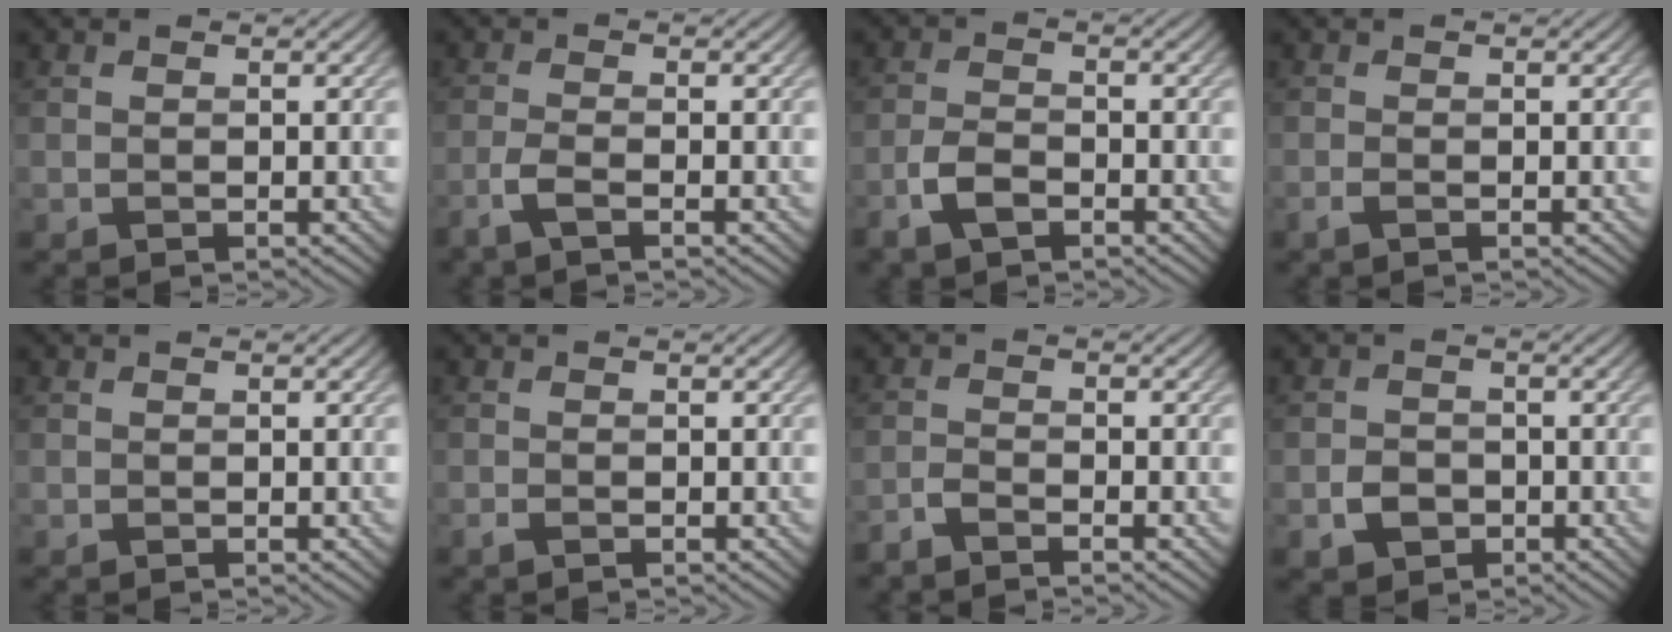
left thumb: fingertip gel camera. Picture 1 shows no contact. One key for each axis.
{"total": 2.7, "fx": -1.6, "fy": 0.5, "fz": 2.0, "tx": -0.045, "ty": 0.000, "tz": -0.044}
{"total": 3.7, "fx": -2.3, "fy": 1.6, "fz": 2.4, "tx": -0.053, "ty": -0.002, "tz": -0.053}
{"total": 1.1, "fx": -0.6, "fy": 0.2, "fz": 0.8, "tx": -0.020, "ty": 0.001, "tz": -0.015}
{"total": 0.0}
{"total": 0.7, "fx": -0.5, "fy": 0.1, "fz": 0.5, "tx": -0.012, "ty": -0.001, "tz": -0.009}
{"total": 2.3, "fx": -2.0, "fy": 0.3, "fz": 1.0, "tx": -0.022, "ty": -0.004, "tz": -0.050}
{"total": 2.8, "fx": -1.2, "fy": 2.2, "fz": 1.2, "tx": -0.019, "ty": -0.003, "tz": -0.023}